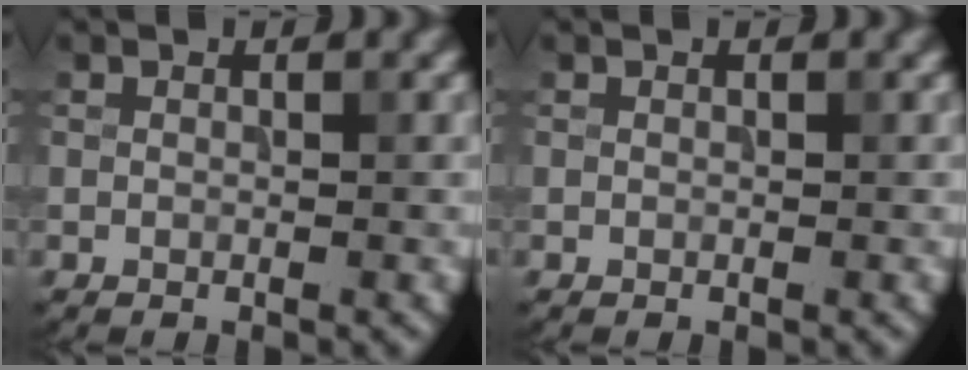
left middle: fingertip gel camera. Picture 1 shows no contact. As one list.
[{"total": 0.0}]